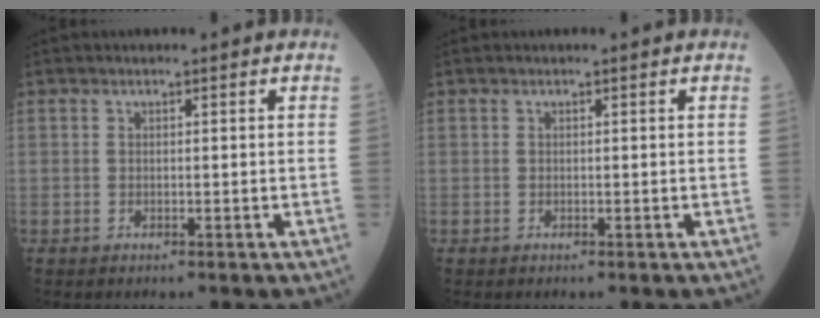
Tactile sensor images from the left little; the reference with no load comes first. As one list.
[{"total": 0.0}]